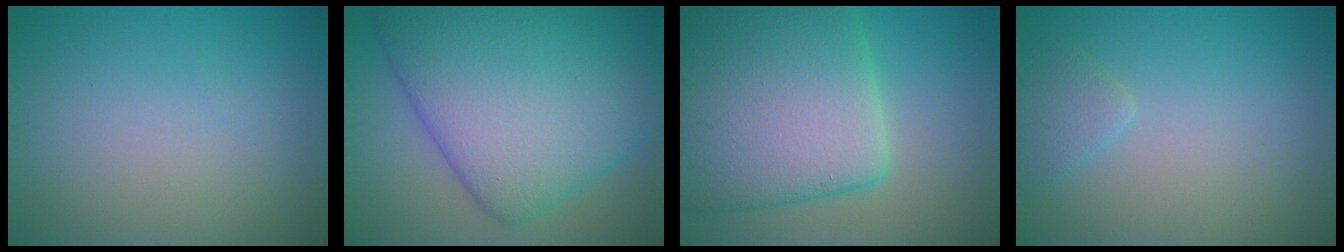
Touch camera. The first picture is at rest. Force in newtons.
{"total": 14.2, "press": 14.2, "slide": 0.2}
{"total": 13.2, "press": 13.2, "slide": 0.5}
{"total": 1.5, "press": 1.5, "slide": 0.0}